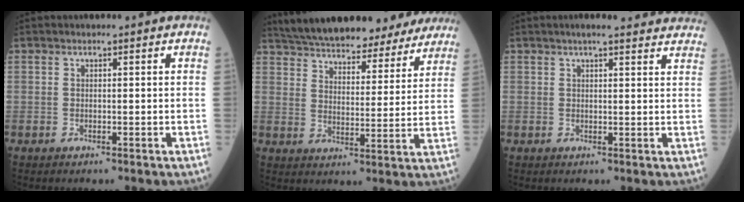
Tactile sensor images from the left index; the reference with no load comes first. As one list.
[{"total": 25.8, "force": [23.3, 6.3, 9.0], "torque": [-0.146, -0.005, 0.305]}, {"total": 12.4, "force": [11.1, 1.5, 5.3], "torque": [-0.055, 0.024, 0.118]}]